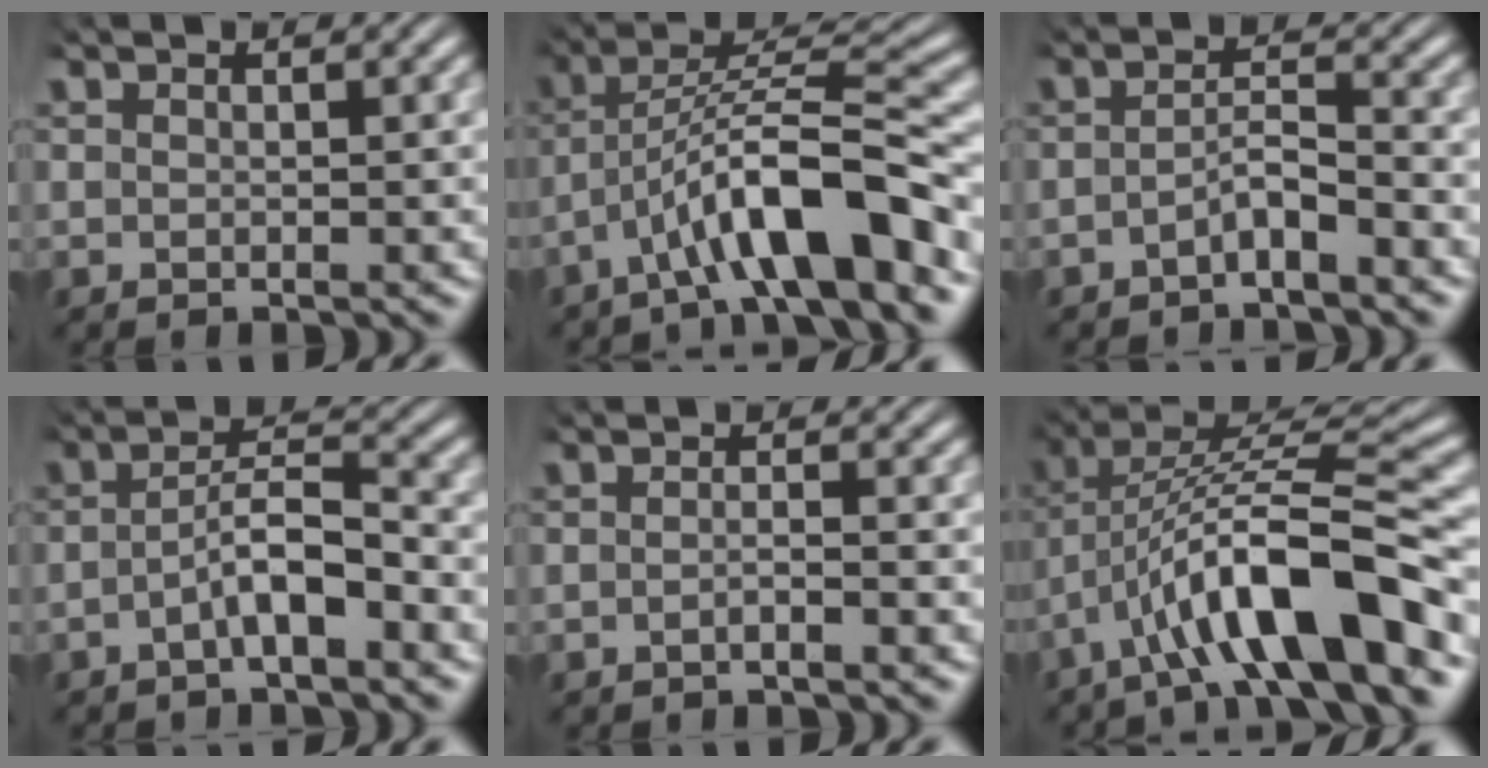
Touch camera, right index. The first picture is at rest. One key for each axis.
{"total": 6.5, "fx": -1.0, "fy": 2.1, "fz": 6.1, "tx": -0.108, "ty": 0.001, "tz": -0.016}
{"total": 2.5, "fx": -2.1, "fy": 0.3, "fz": 1.4, "tx": -0.023, "ty": -0.009, "tz": -0.034}
{"total": 3.7, "fx": -2.1, "fy": 0.8, "fz": 2.9, "tx": -0.048, "ty": -0.001, "tz": -0.036}
{"total": 1.2, "fx": -0.9, "fy": -0.1, "fz": 0.8, "tx": -0.013, "ty": 0.000, "tz": -0.021}
{"total": 7.9, "fx": -1.6, "fy": 2.6, "fz": 7.2, "tx": -0.135, "ty": -0.007, "tz": -0.018}